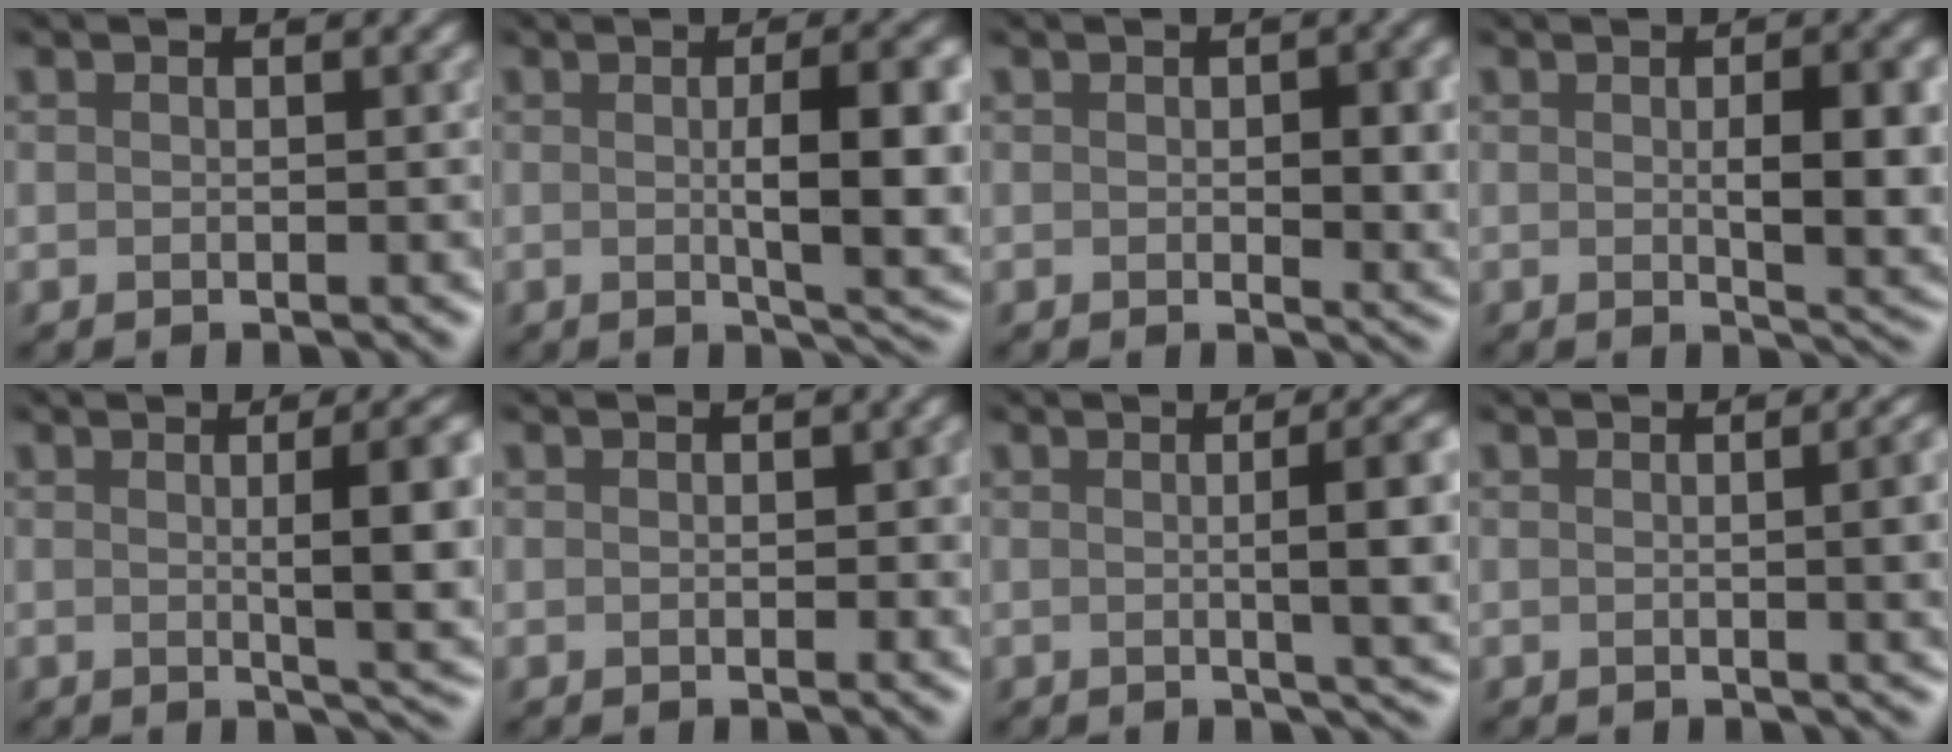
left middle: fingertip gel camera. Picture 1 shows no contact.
{"total": 8.5, "force": [0.0, 2.0, 8.3], "torque": [-0.103, 0.009, 0.012]}
{"total": 3.2, "force": [-0.1, 0.6, 3.1], "torque": [-0.061, 0.001, 0.012]}
{"total": 5.6, "force": [-0.1, 1.1, 5.5], "torque": [-0.088, 0.000, 0.016]}
{"total": 8.6, "force": [0.4, 1.9, 8.4], "torque": [-0.090, 0.020, 0.011]}
{"total": 0.6, "force": [-0.2, -0.1, 0.6], "torque": [-0.016, 0.005, 0.009]}
{"total": 7.8, "force": [0.3, 2.0, 7.6], "torque": [-0.076, 0.021, 0.010]}
{"total": 6.0, "force": [0.0, 2.6, 5.4], "torque": [-0.031, 0.024, -0.005]}